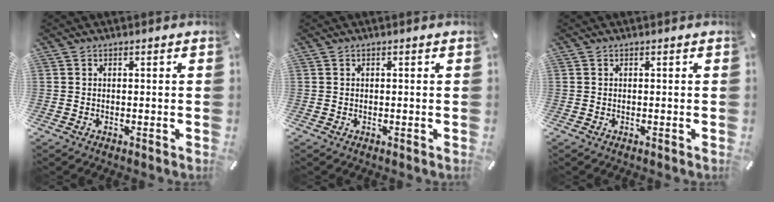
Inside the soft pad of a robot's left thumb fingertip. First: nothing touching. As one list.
[{"total": 0.0}, {"total": 0.0}]